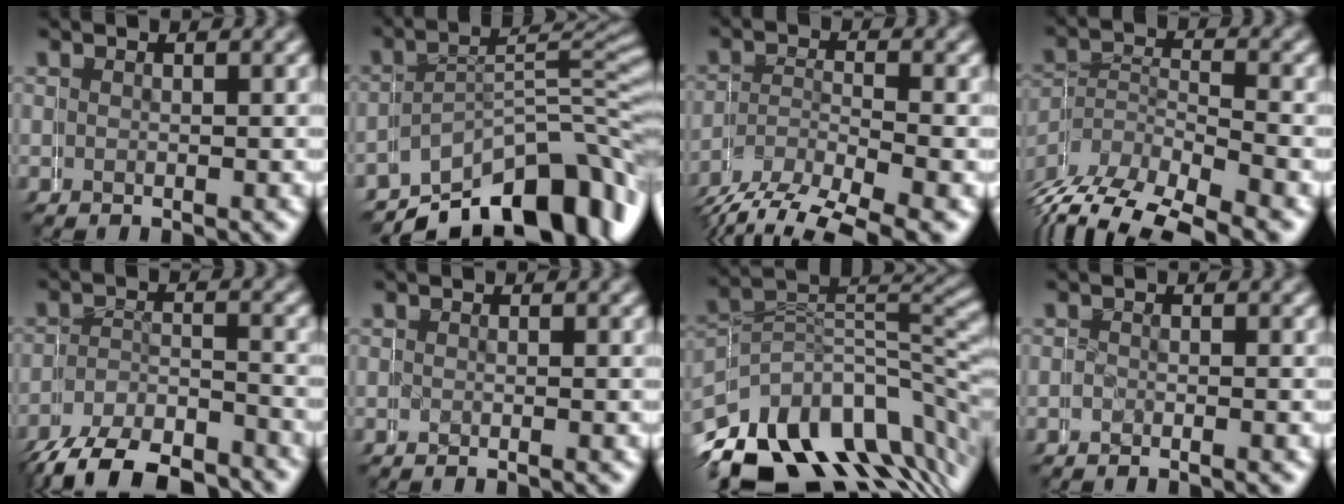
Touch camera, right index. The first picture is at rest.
{"total": 9.0, "force": [-6.5, 4.2, 4.6], "torque": [-0.042, -0.006, -0.097]}
{"total": 6.4, "force": [-3.9, 4.0, 3.0], "torque": [-0.062, -0.021, -0.054]}
{"total": 6.5, "force": [-4.4, 4.0, 2.7], "torque": [-0.065, -0.021, -0.063]}
{"total": 6.6, "force": [-6.0, 2.7, 0.9], "torque": [-0.021, -0.011, -0.092]}
{"total": 0.7, "force": [-0.3, -0.5, -0.3], "torque": [0.010, 0.003, -0.006]}
{"total": 12.6, "force": [-7.6, 7.9, 6.1], "torque": [-0.102, -0.039, -0.101]}
{"total": 1.5, "force": [-0.7, -0.8, -1.0], "torque": [0.021, 0.001, -0.013]}